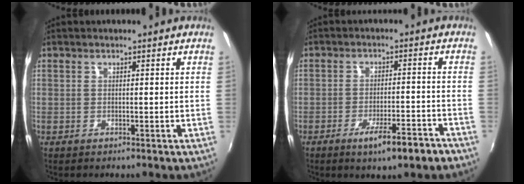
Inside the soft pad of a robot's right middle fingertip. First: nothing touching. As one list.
[{"total": 7.6, "force": [-5.0, 1.2, 5.6], "torque": [-0.098, -0.012, -0.069]}]